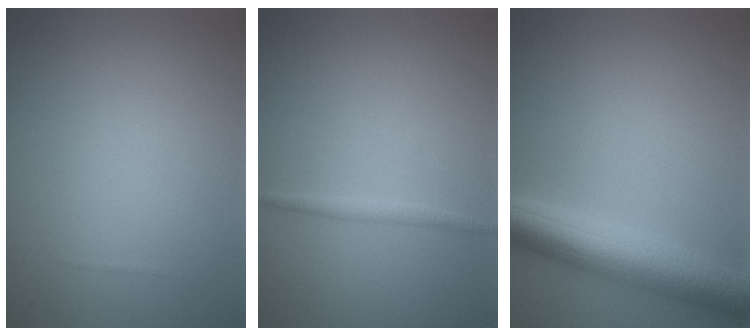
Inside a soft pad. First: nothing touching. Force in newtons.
{"total": 1.0, "press": 1.0, "slide": 0.0}
{"total": 6.7, "press": 6.7, "slide": 0.1}